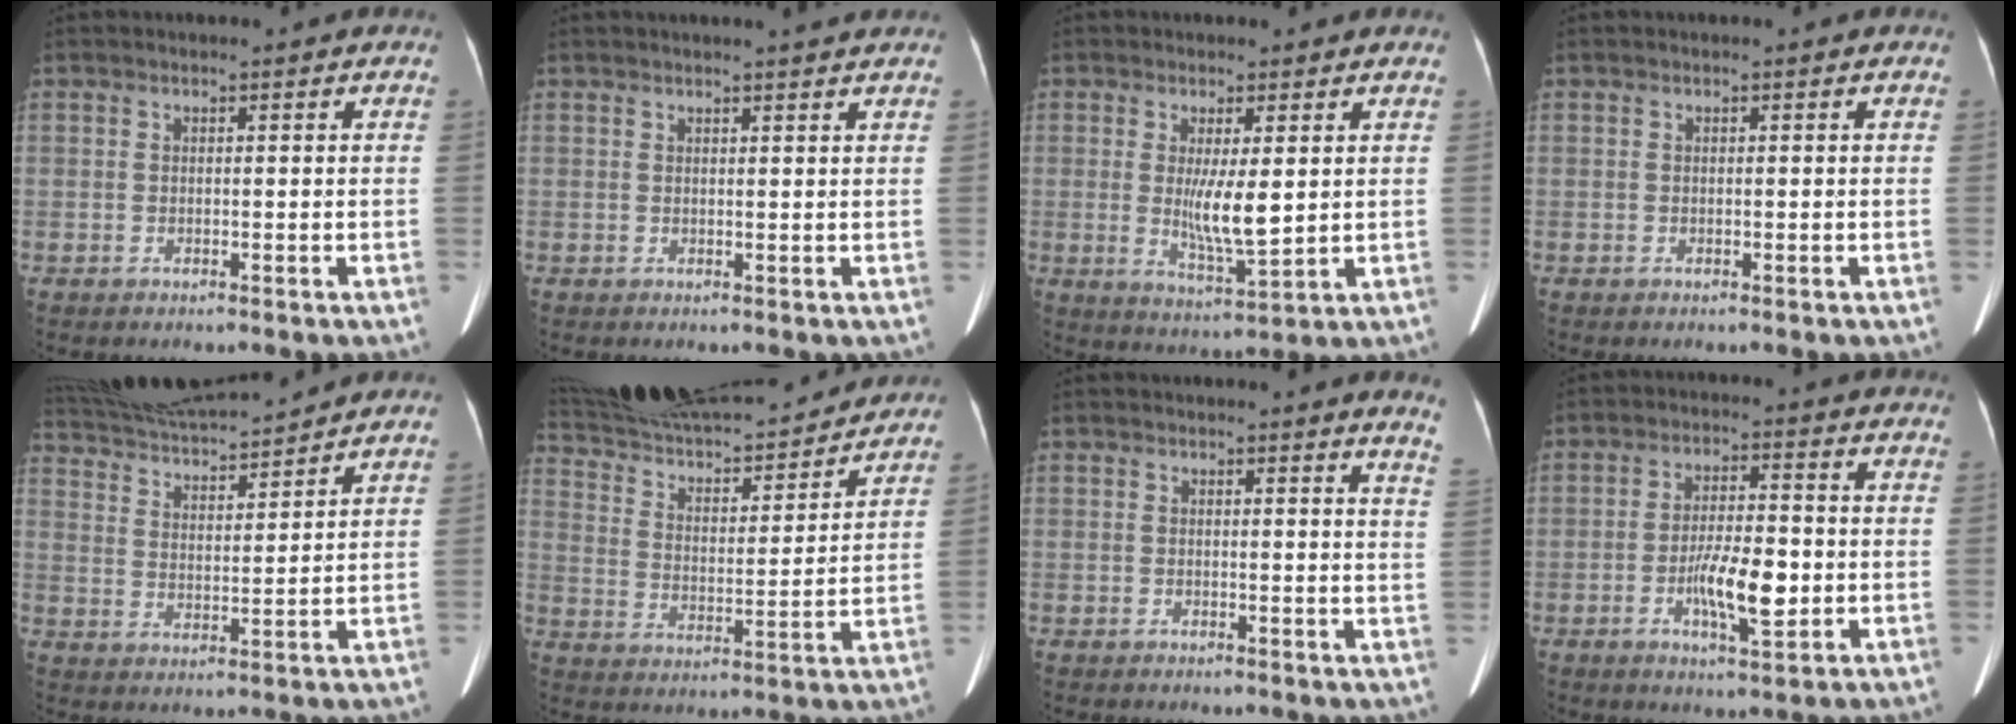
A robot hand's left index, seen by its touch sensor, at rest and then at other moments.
{"total": 3.2, "force": [2.9, -0.5, 1.2], "torque": [-0.014, 0.008, 0.033]}
{"total": 6.3, "force": [0.8, 1.0, 6.2], "torque": [-0.114, -0.019, 0.020]}
{"total": 0.0}
{"total": 15.6, "force": [14.7, 0.6, 5.3], "torque": [-0.100, 0.020, 0.251]}
{"total": 26.9, "force": [24.5, 4.5, 10.1], "torque": [-0.184, -0.001, 0.366]}
{"total": 5.6, "force": [5.3, -0.7, 1.8], "torque": [-0.016, -0.037, 0.029]}
{"total": 7.7, "force": [-1.8, 2.0, 7.2], "torque": [-0.131, -0.003, -0.031]}